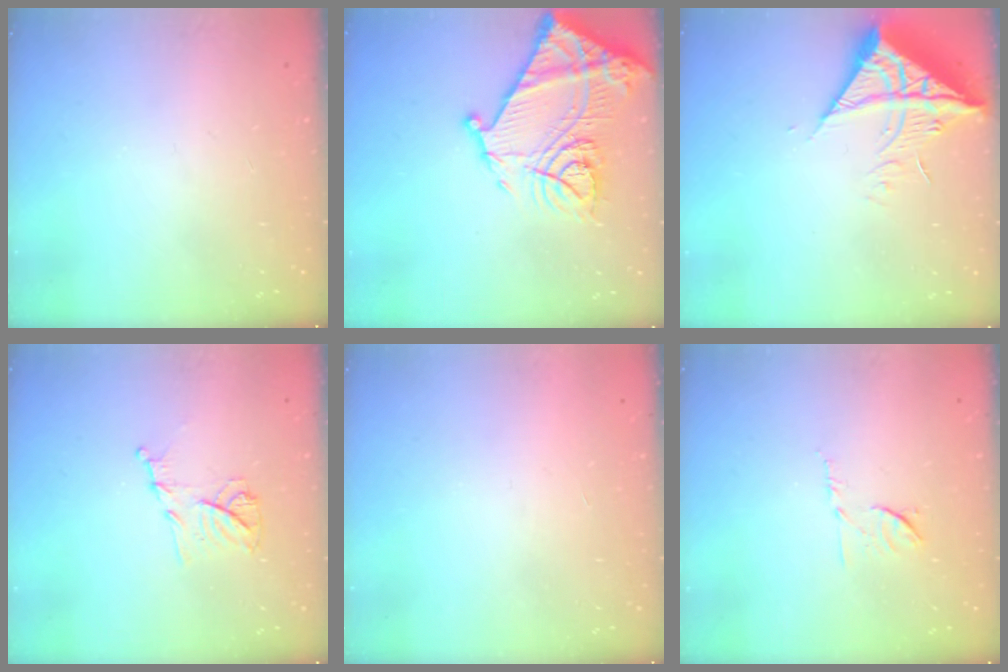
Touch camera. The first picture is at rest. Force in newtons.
{"total": 22.6, "press": 22.5, "slide": 2.0}
{"total": 11.9, "press": 11.8, "slide": 1.4}
{"total": 10.3, "press": 10.3, "slide": 0.5}
{"total": 1.7, "press": 1.7, "slide": 0.1}
{"total": 6.6, "press": 6.5, "slide": 0.9}